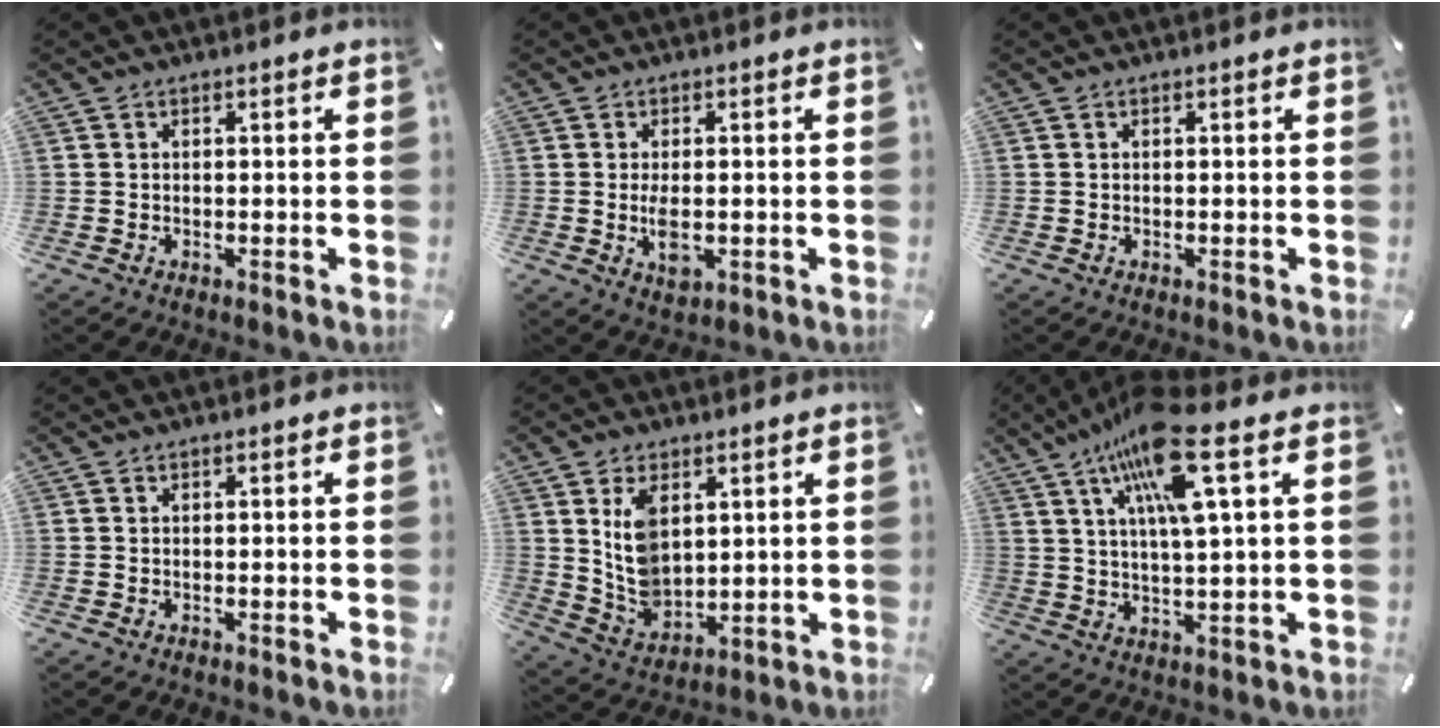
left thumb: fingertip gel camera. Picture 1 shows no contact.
{"total": 4.6, "force": [-0.6, 2.3, 3.9], "torque": [-0.083, -0.006, -0.016]}
{"total": 0.0}
{"total": 0.0}
{"total": 9.4, "force": [3.7, 6.5, 5.8], "torque": [-0.120, -0.016, 0.067]}
{"total": 15.4, "force": [7.6, 2.8, 13.0], "torque": [-0.243, -0.025, 0.123]}